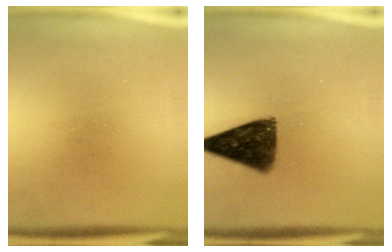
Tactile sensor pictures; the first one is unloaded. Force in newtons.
{"total": 10.9}